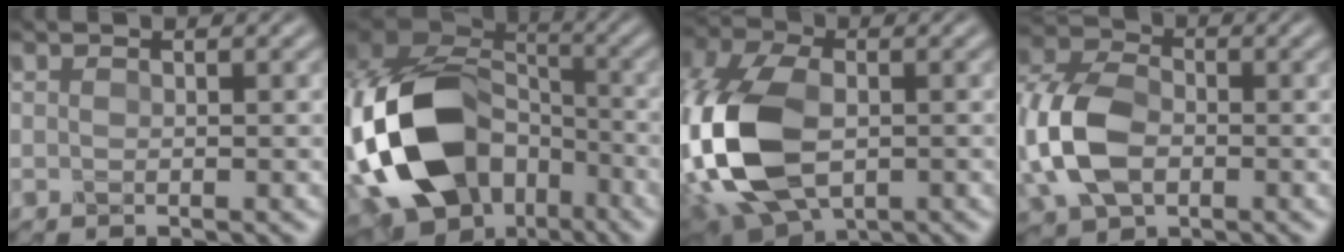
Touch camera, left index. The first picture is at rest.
{"total": 17.0, "force": [-5.0, 12.3, 10.7], "torque": [-0.255, -0.019, -0.085]}
{"total": 15.1, "force": [-3.2, 9.2, 11.5], "torque": [-0.286, -0.015, -0.063]}
{"total": 9.5, "force": [-1.7, 6.6, 6.6], "torque": [-0.172, -0.003, -0.045]}